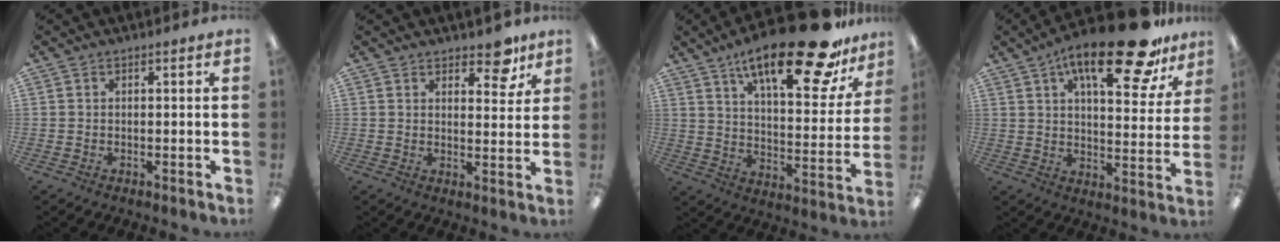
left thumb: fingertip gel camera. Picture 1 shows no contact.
{"total": 6.9, "force": [5.2, 3.1, 3.3], "torque": [-0.022, -0.035, 0.086]}
{"total": 24.2, "force": [16.5, 7.3, 16.1], "torque": [-0.245, -0.101, 0.267]}
{"total": 22.3, "force": [14.0, 7.8, 15.5], "torque": [-0.228, -0.073, 0.223]}